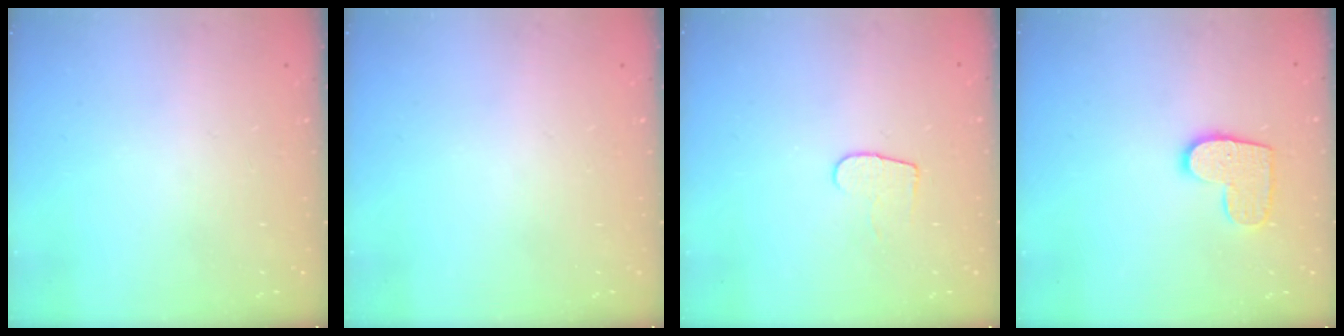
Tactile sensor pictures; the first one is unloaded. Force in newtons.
{"total": 0.0}
{"total": 6.3, "press": 6.3, "slide": 0.6}
{"total": 9.9, "press": 9.9, "slide": 0.4}